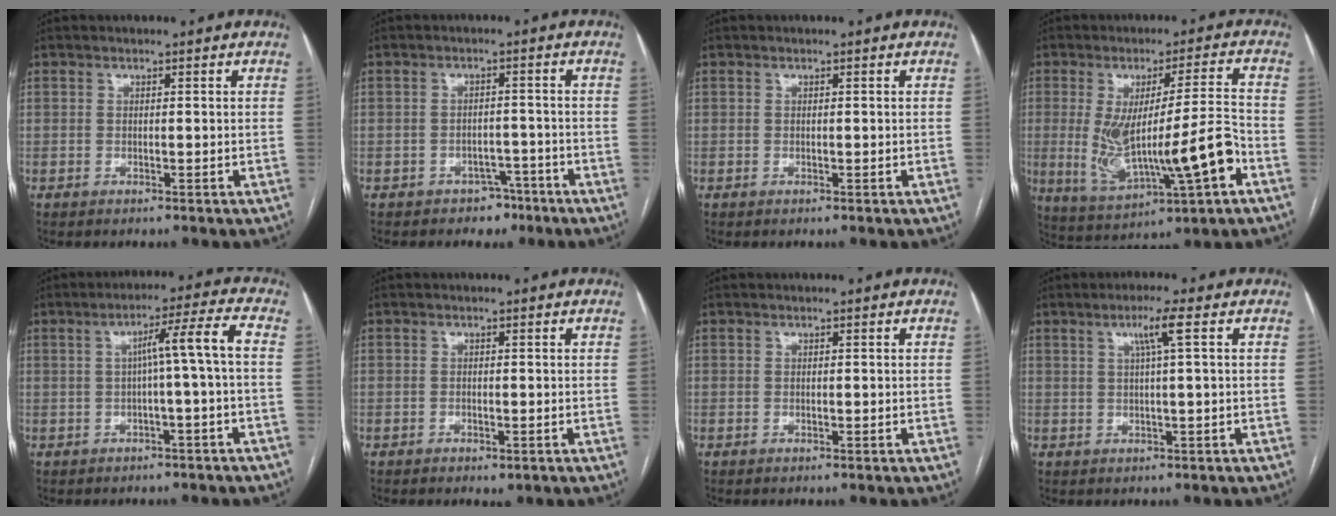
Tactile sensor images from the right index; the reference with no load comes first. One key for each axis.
{"total": 3.7, "fx": -2.5, "fy": 2.7, "fz": 0.5, "tx": 0.000, "ty": 0.014, "tz": -0.030}
{"total": 0.0}
{"total": 14.7, "fx": -3.2, "fy": 1.5, "fz": 14.3, "tx": -0.263, "ty": -0.002, "tz": -0.038}
{"total": 6.0, "fx": -0.3, "fy": -1.1, "fz": 5.9, "tx": -0.090, "ty": 0.019, "tz": -0.001}
{"total": 1.2, "fx": -0.6, "fy": 0.7, "fz": 0.8, "tx": -0.008, "ty": 0.000, "tz": -0.002}
{"total": 0.0}
{"total": 3.6, "fx": 1.3, "fy": -0.7, "fz": 3.3, "tx": -0.063, "ty": 0.002, "tz": 0.024}